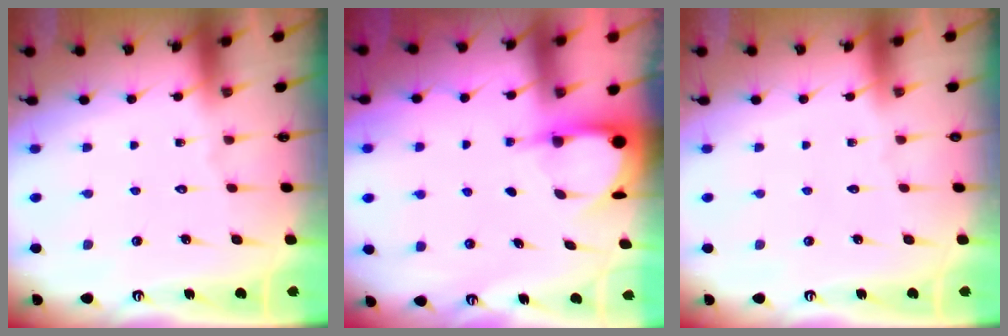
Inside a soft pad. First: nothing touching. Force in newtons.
{"total": 3.9, "press": 3.9, "slide": 0.3}
{"total": 0.0}